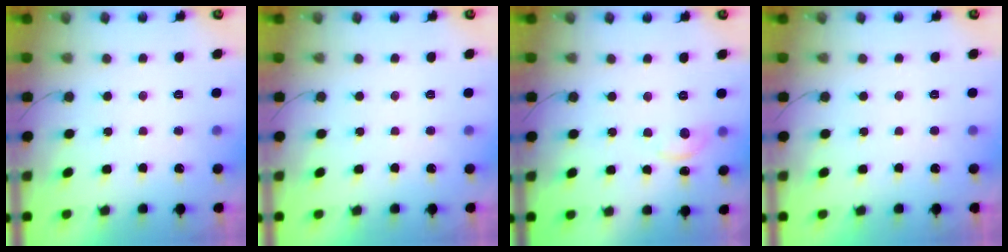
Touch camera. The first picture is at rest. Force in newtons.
{"total": 0.0}
{"total": 5.9, "press": 5.9, "slide": 0.8}
{"total": 0.0}